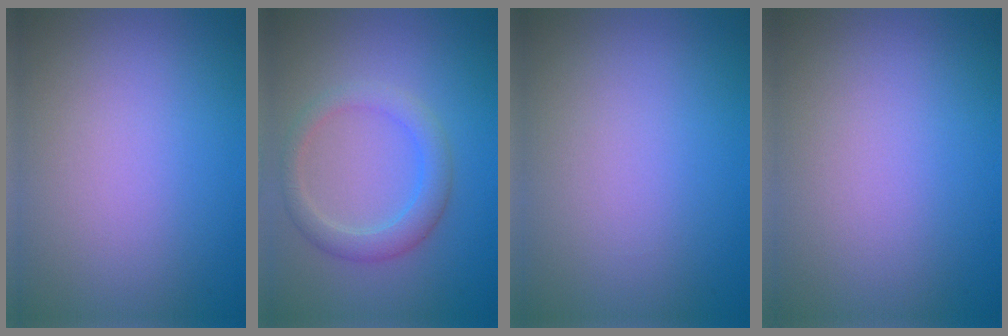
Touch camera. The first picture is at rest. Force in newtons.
{"total": 3.0, "press": 3.0, "slide": 0.0}
{"total": 0.0}
{"total": 0.0}